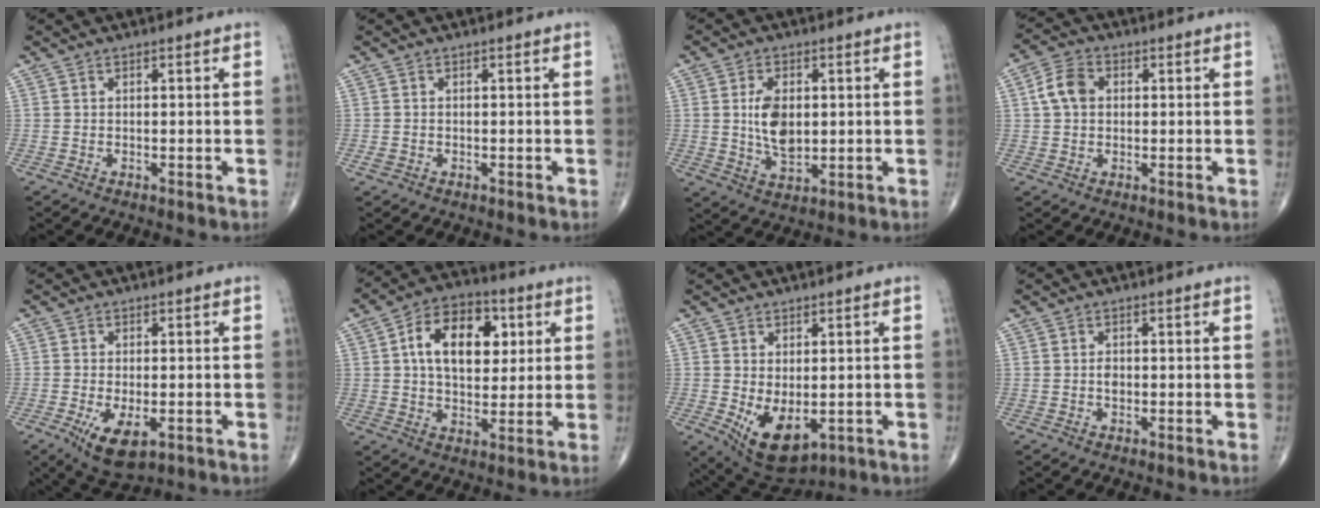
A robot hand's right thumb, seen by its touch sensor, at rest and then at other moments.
{"total": 1.0, "force": [-0.3, 0.8, 0.5], "torque": [-0.013, 0.003, -0.004]}
{"total": 8.1, "force": [0.9, 4.7, 6.5], "torque": [-0.108, -0.011, 0.021]}
{"total": 5.8, "force": [0.9, 4.3, 3.8], "torque": [-0.070, 0.013, 0.011]}
{"total": 7.8, "force": [-2.8, 3.6, 6.4], "torque": [-0.109, -0.011, -0.037]}
{"total": 14.9, "force": [3.6, 9.4, 11.0], "torque": [-0.150, 0.005, 0.053]}
{"total": 9.4, "force": [-2.0, 5.2, 7.6], "torque": [-0.111, -0.011, -0.009]}
{"total": 1.3, "force": [-0.2, 0.9, 0.9], "torque": [-0.013, 0.001, -0.003]}